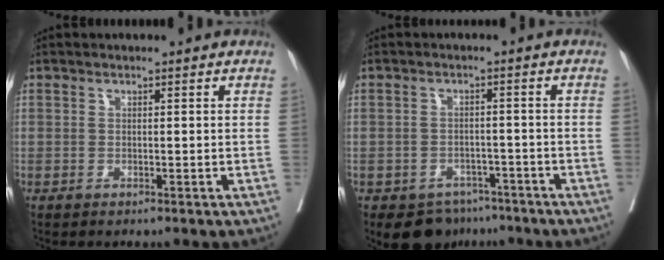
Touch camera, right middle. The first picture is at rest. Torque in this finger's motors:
{"motor_torque": [0.33, -0.25, 0.04, 0.01]}